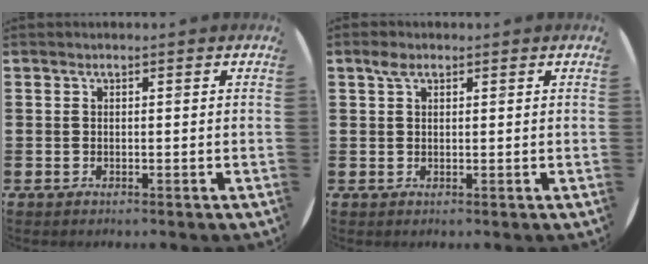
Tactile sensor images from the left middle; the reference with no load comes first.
{"total": 1.6, "force": [1.0, 0.9, 0.9], "torque": [-0.013, 0.001, 0.017]}